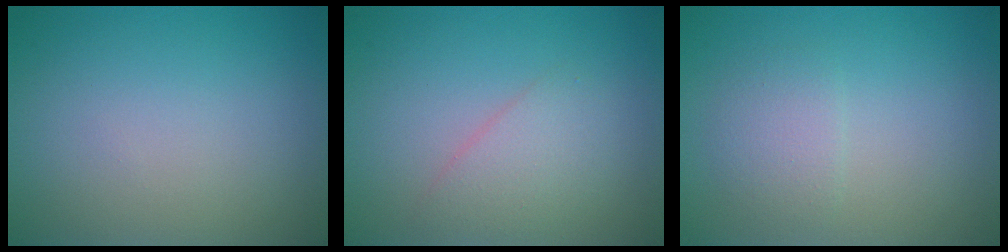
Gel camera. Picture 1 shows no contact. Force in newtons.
{"total": 2.3, "press": 2.3, "slide": 0.2}
{"total": 1.8, "press": 1.8, "slide": 0.1}